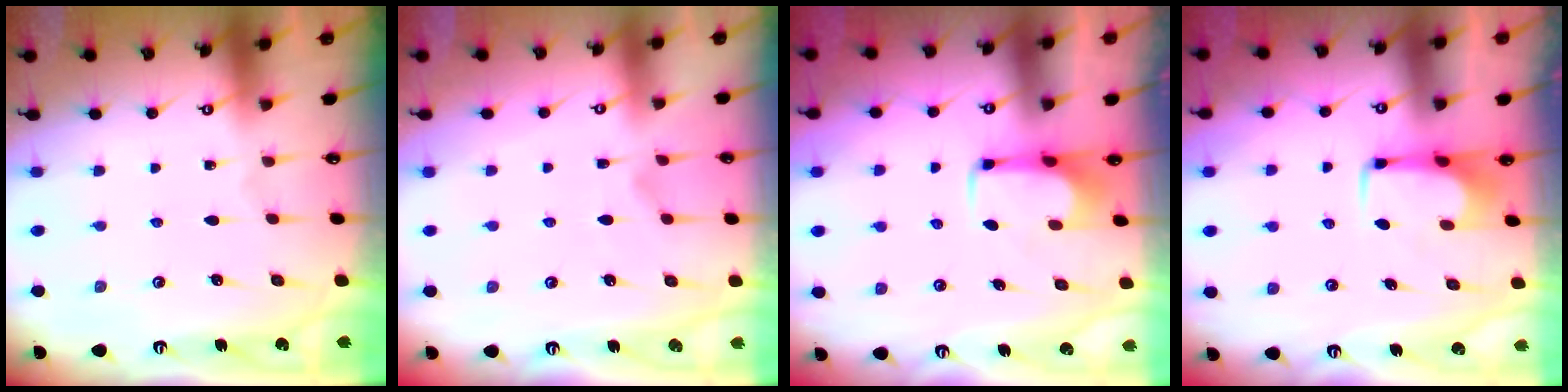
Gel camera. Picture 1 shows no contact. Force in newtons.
{"total": 1.4, "press": 0.7, "slide": 1.2}
{"total": 1.8, "press": 1.8, "slide": 0.1}
{"total": 1.7, "press": 1.6, "slide": 0.5}